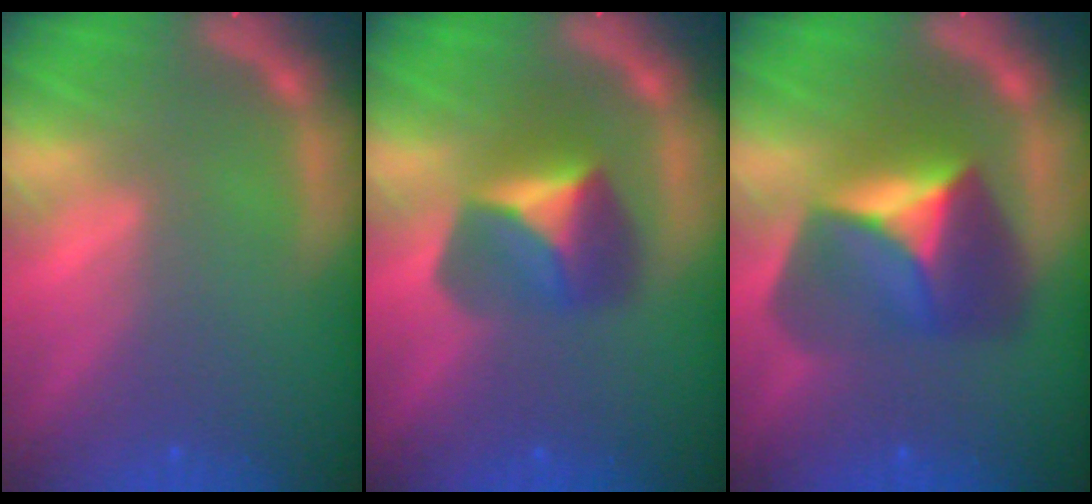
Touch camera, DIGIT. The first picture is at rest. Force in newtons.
{"total": 4.9}
{"total": 7.9}